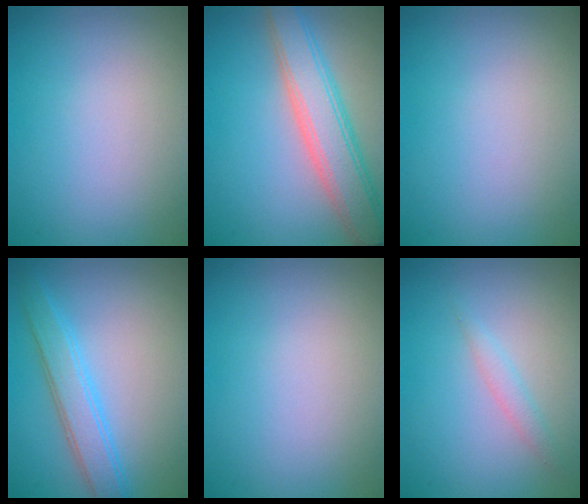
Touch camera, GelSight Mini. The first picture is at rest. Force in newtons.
{"total": 5.9, "press": 5.9, "slide": 0.2}
{"total": 0.0}
{"total": 3.4, "press": 3.4, "slide": 0.1}
{"total": 0.0}
{"total": 1.2, "press": 1.2, "slide": 0.0}